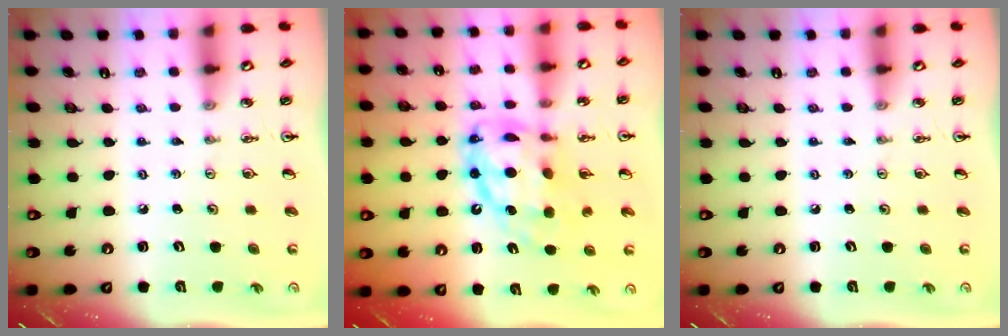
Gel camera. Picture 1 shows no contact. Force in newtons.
{"total": 14.9, "press": 14.8, "slide": 1.3}
{"total": 0.0}